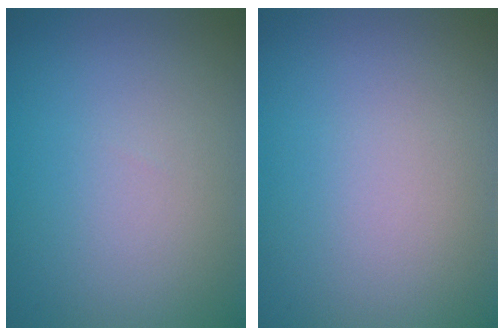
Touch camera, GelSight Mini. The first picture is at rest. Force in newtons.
{"total": 0.0}